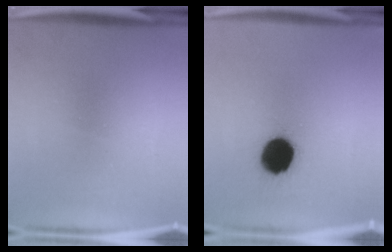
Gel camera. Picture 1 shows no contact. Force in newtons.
{"total": 12.6}